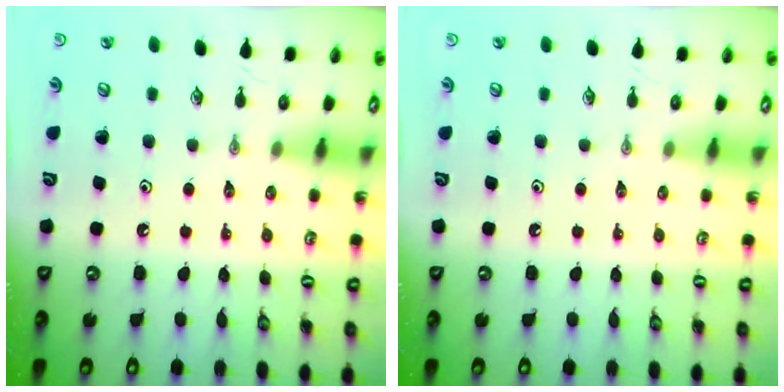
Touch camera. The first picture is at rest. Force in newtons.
{"total": 0.0}